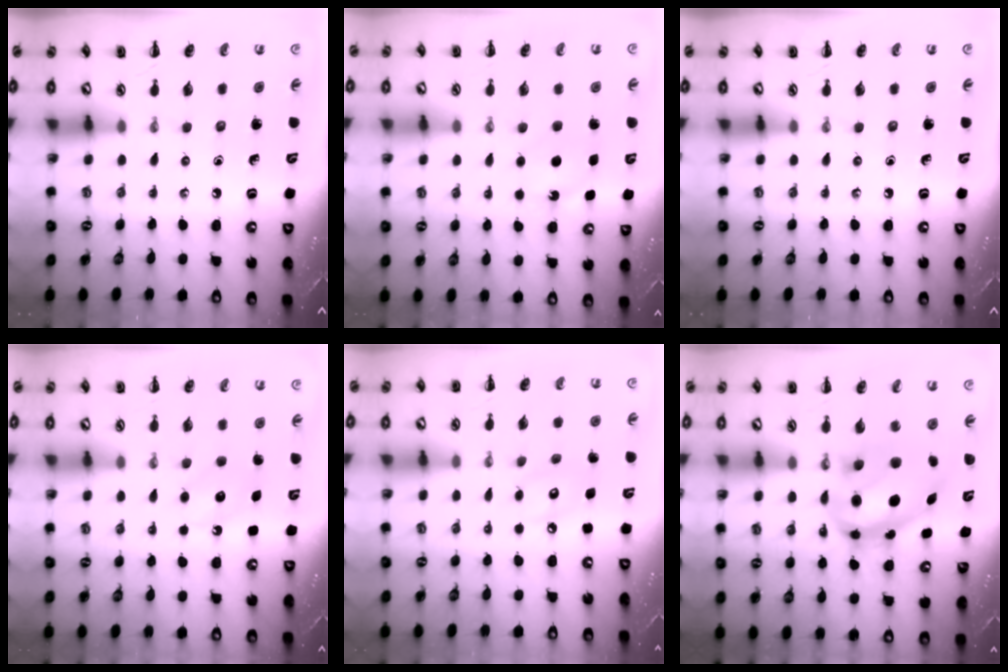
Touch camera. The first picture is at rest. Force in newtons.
{"total": 5.8, "press": 5.4, "slide": 1.9}
{"total": 0.0}
{"total": 6.5, "press": 6.4, "slide": 1.5}
{"total": 8.0, "press": 8.0, "slide": 0.9}
{"total": 12.3, "press": 12.0, "slide": 2.8}